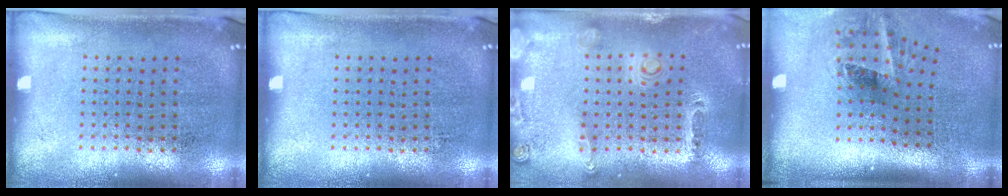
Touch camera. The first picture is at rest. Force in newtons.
{"total": 0.0}
{"total": 0.6, "press": 0.6, "slide": 0.3}
{"total": 1.9, "press": 1.2, "slide": 1.4}